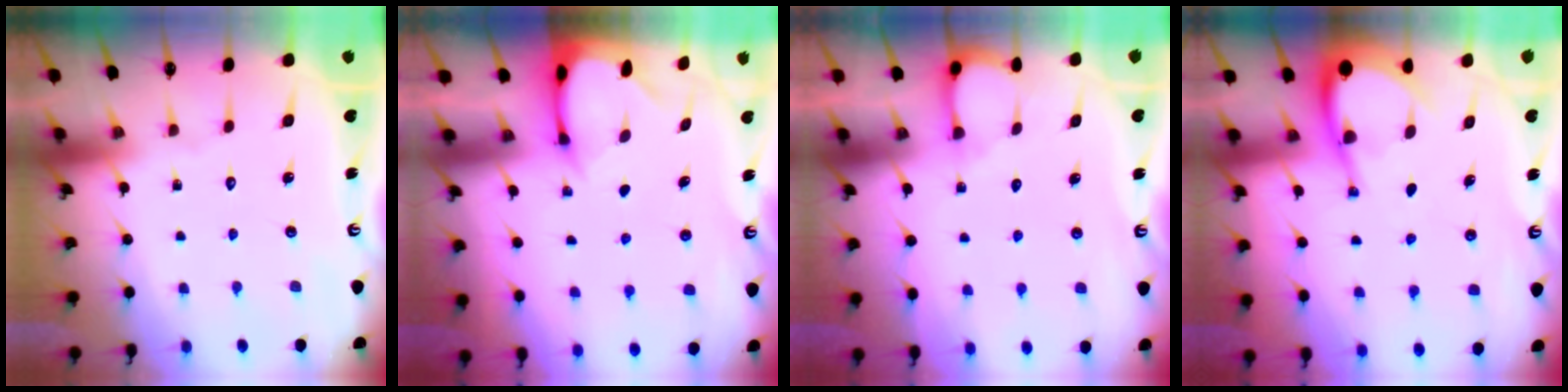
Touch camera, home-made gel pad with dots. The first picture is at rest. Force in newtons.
{"total": 2.4, "press": 2.4, "slide": 0.3}
{"total": 3.6, "press": 3.6, "slide": 0.4}
{"total": 4.8, "press": 4.8, "slide": 0.7}